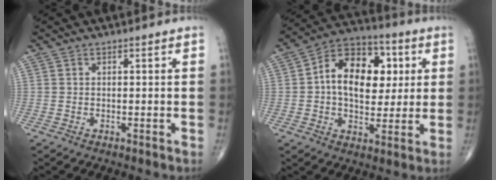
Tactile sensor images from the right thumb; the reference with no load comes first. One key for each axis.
{"total": 16.4, "fx": 2.6, "fy": 10.8, "fz": 12.0, "tx": -0.151, "ty": 0.014, "tz": 0.034}